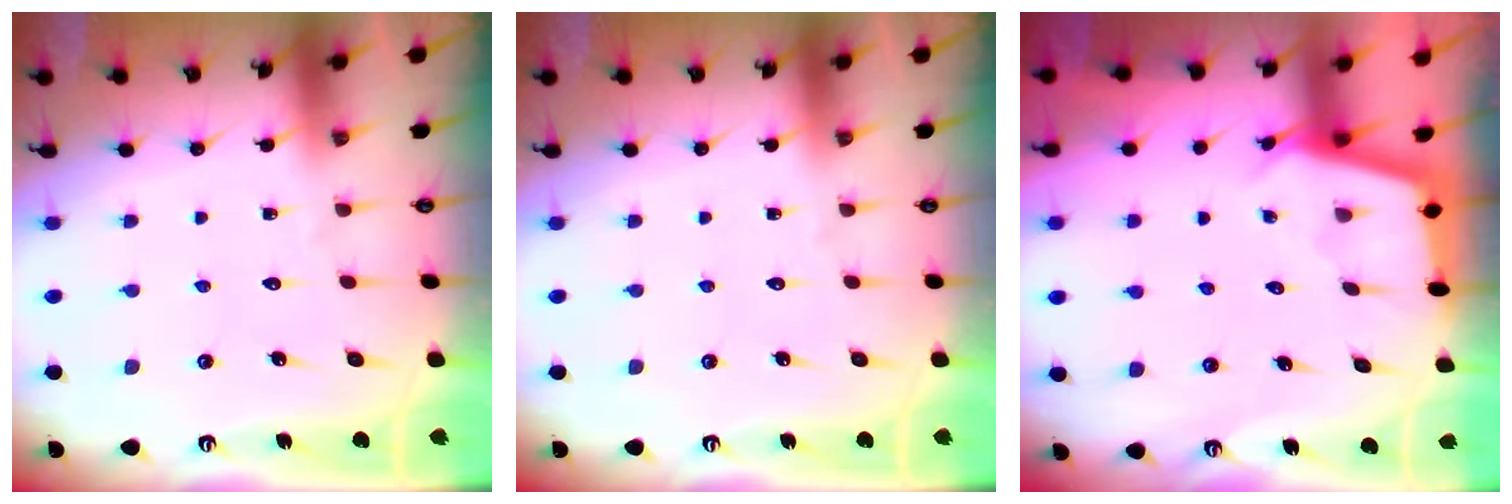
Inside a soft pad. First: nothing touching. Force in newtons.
{"total": 0.0}
{"total": 3.0, "press": 2.9, "slide": 0.3}